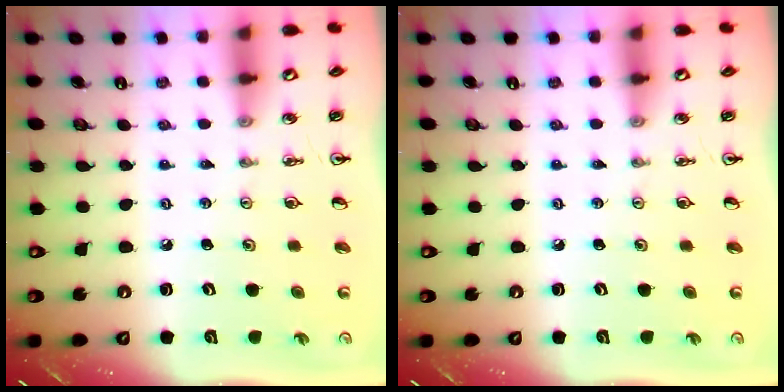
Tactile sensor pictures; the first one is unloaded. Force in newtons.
{"total": 0.0}